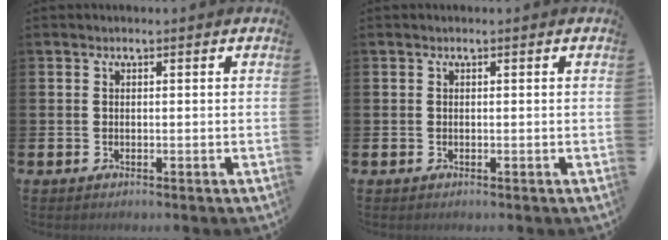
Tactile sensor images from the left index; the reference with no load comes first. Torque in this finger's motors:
{"motor_torque": [0.16, 0.21, 0.02, -0.01]}